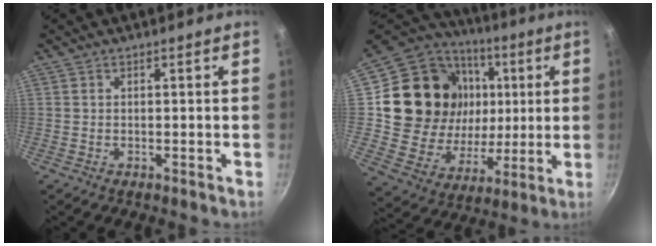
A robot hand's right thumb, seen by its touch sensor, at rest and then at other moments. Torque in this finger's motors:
{"motor_torque": [2.53, 2.48, 0.69, -0.61, 0.10]}